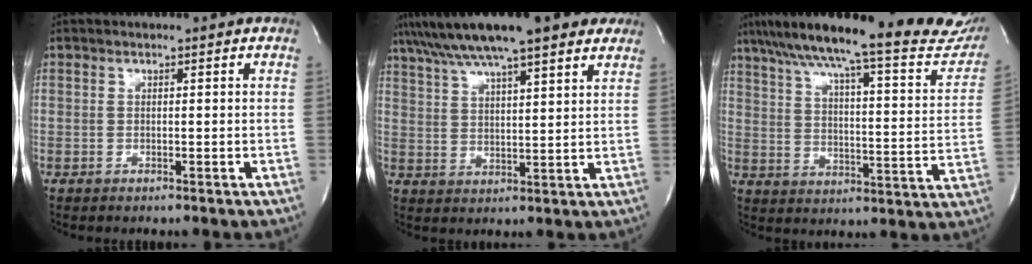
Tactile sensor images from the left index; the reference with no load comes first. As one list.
[{"total": 17.3, "force": [13.2, 2.6, 10.8], "torque": [-0.189, 0.036, 0.197]}, {"total": 26.9, "force": [22.7, 3.5, 14.1], "torque": [-0.219, -0.031, 0.294]}]